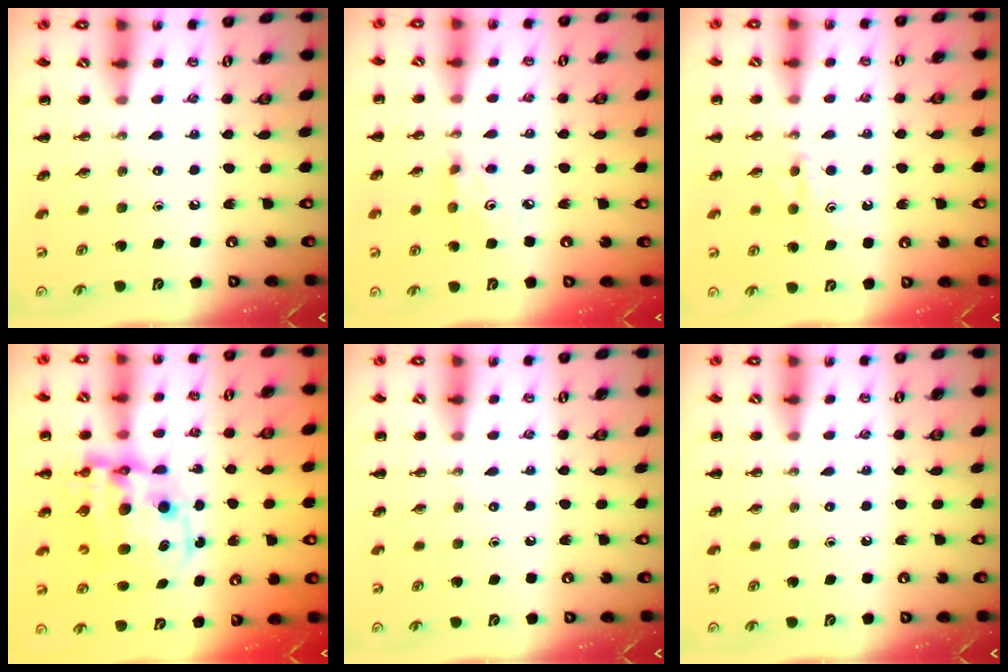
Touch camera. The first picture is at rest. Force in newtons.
{"total": 3.5, "press": 3.4, "slide": 0.9}
{"total": 5.0, "press": 4.8, "slide": 1.5}
{"total": 13.5, "press": 13.1, "slide": 3.4}
{"total": 0.0}
{"total": 0.0}